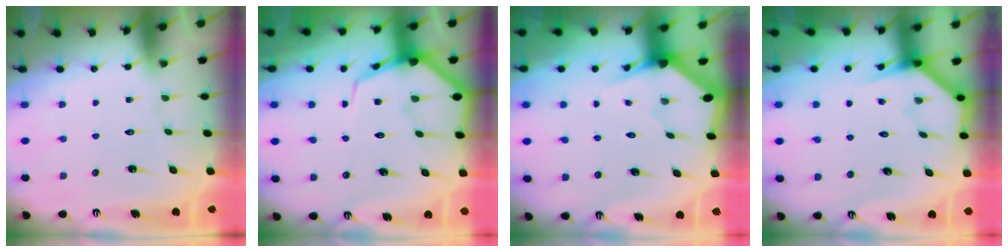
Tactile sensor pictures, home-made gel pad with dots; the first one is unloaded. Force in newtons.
{"total": 8.5, "press": 8.4, "slide": 0.9}
{"total": 3.0, "press": 3.0, "slide": 0.2}
{"total": 3.8, "press": 3.8, "slide": 0.2}